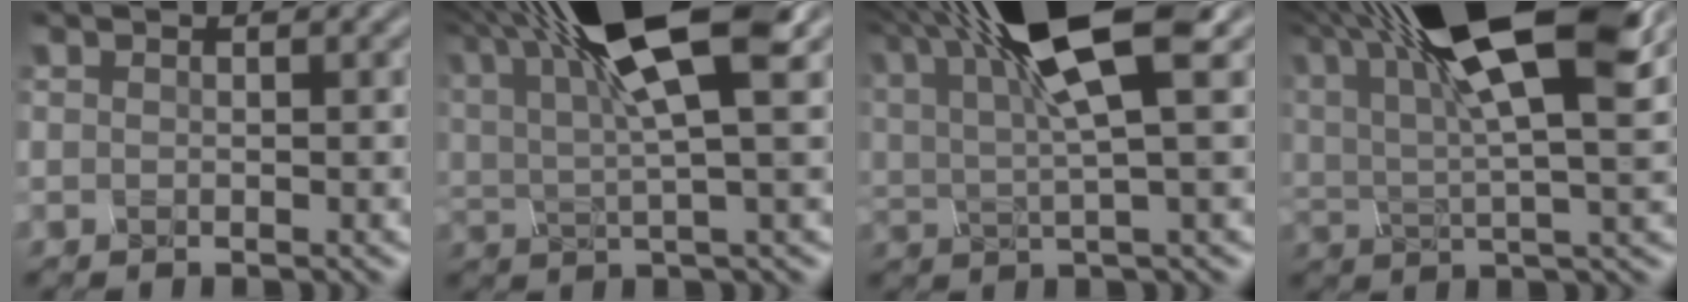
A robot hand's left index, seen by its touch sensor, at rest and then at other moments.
{"total": 9.5, "force": [4.9, 1.5, 8.0], "torque": [-0.149, 0.012, 0.102]}
{"total": 8.5, "force": [4.2, 1.1, 7.3], "torque": [-0.131, 0.014, 0.091]}
{"total": 13.1, "force": [7.0, 3.0, 10.6], "torque": [-0.190, 0.019, 0.128]}